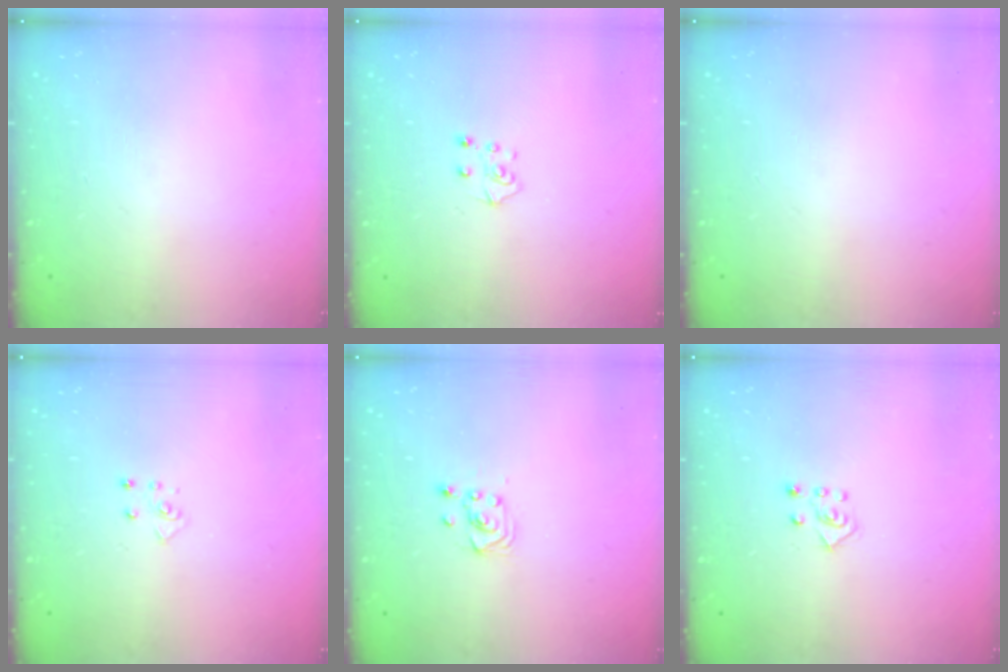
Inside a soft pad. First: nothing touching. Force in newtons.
{"total": 5.1, "press": 5.1, "slide": 0.4}
{"total": 0.0}
{"total": 4.1, "press": 4.1, "slide": 0.4}
{"total": 2.6, "press": 2.4, "slide": 1.0}
{"total": 5.0, "press": 4.9, "slide": 0.4}